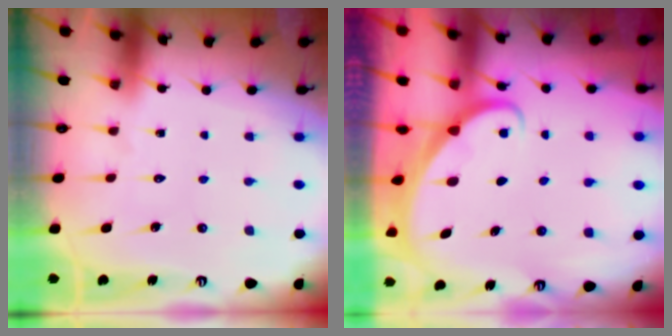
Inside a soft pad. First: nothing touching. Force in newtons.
{"total": 1.9, "press": 1.9, "slide": 0.1}